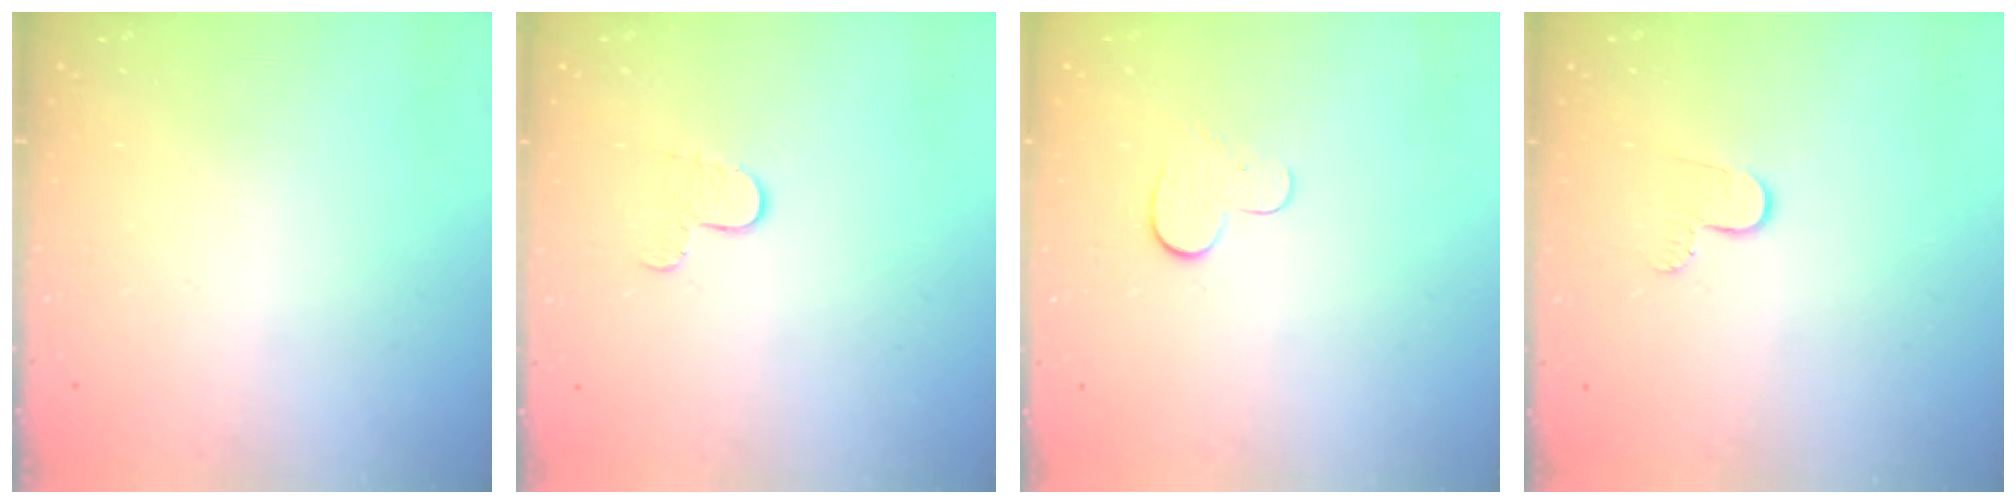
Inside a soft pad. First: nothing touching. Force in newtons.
{"total": 5.7, "press": 5.7, "slide": 0.5}
{"total": 6.3, "press": 6.3, "slide": 0.5}
{"total": 4.6, "press": 4.6, "slide": 0.5}